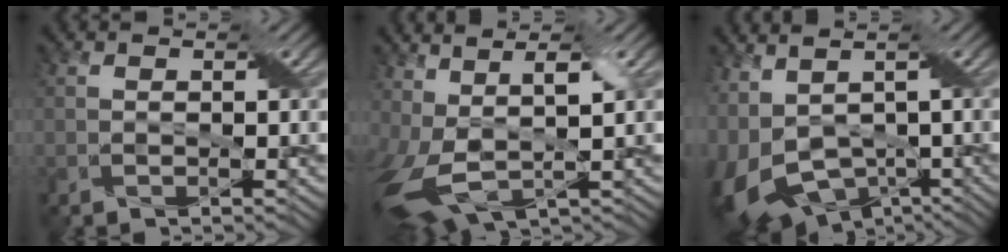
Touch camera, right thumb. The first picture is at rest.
{"total": 11.3, "force": [1.2, 6.0, 9.5], "torque": [-0.210, -0.030, 0.039]}
{"total": 12.8, "force": [-2.5, 8.0, 9.7], "torque": [-0.244, -0.038, -0.014]}